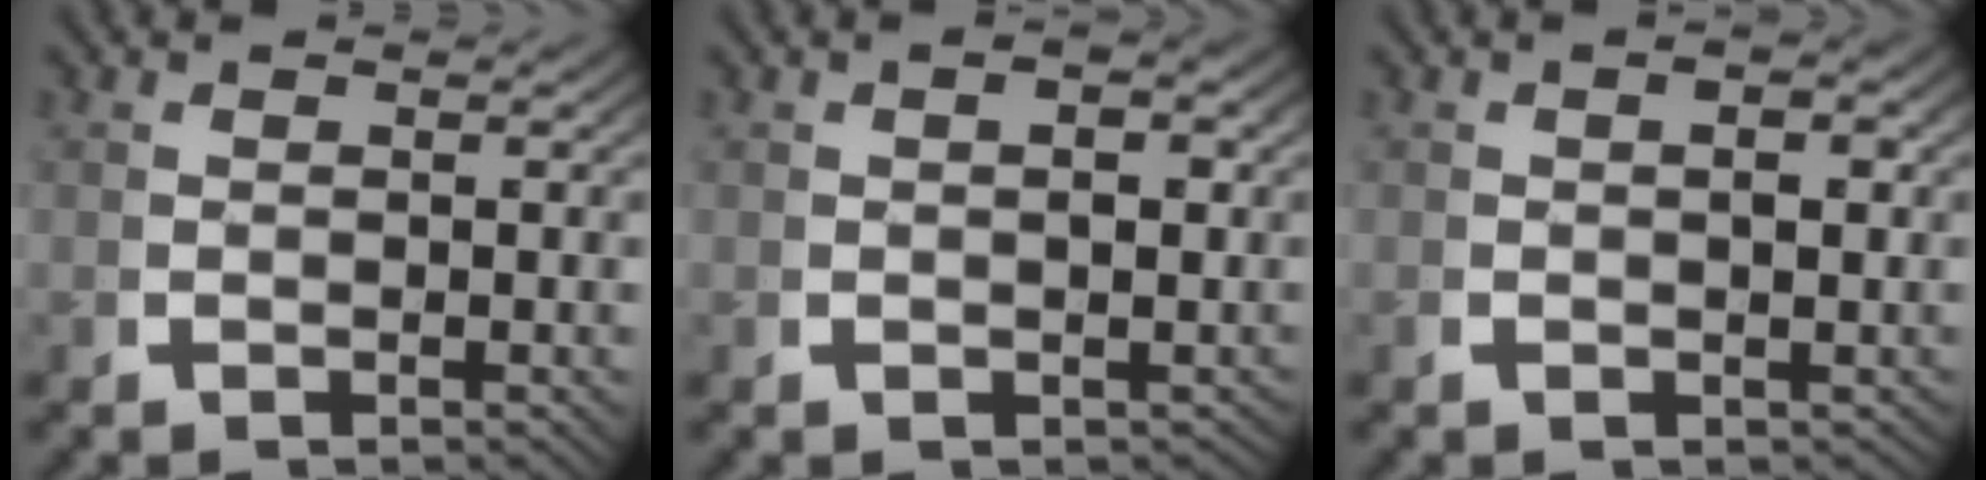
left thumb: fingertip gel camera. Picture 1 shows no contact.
{"total": 1.7, "force": [-0.1, 1.2, 1.2], "torque": [-0.018, -0.001, 0.000]}
{"total": 1.7, "force": [0.0, 1.1, 1.4], "torque": [-0.023, -0.002, 0.001]}